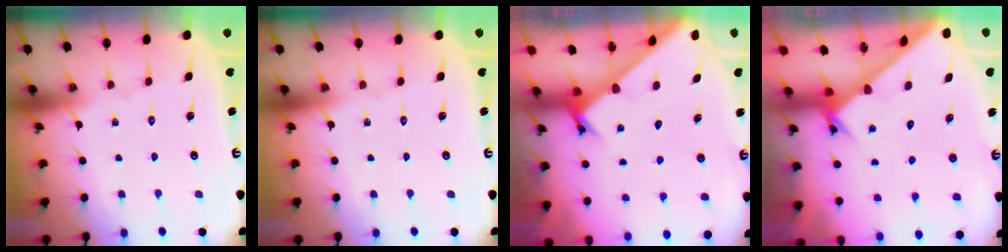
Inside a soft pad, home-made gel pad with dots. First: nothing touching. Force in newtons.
{"total": 0.0}
{"total": 2.2, "press": 2.2, "slide": 0.1}
{"total": 2.5, "press": 2.5, "slide": 0.2}